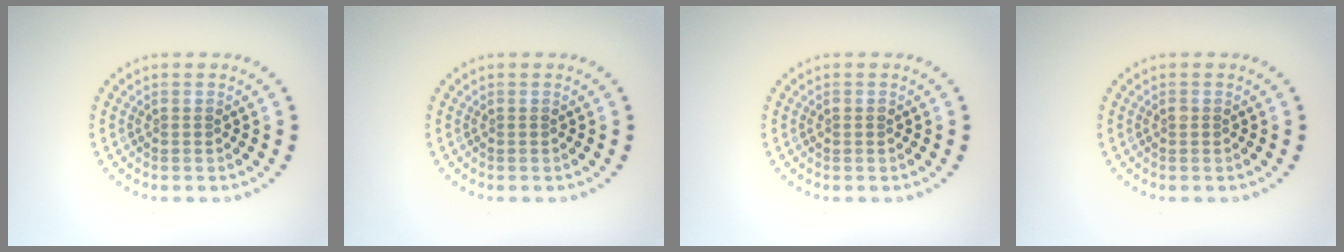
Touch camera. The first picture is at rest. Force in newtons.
{"total": 0.0}
{"total": 0.6, "press": 0.6, "slide": 0.2}
{"total": 0.5, "press": 0.5, "slide": 0.2}